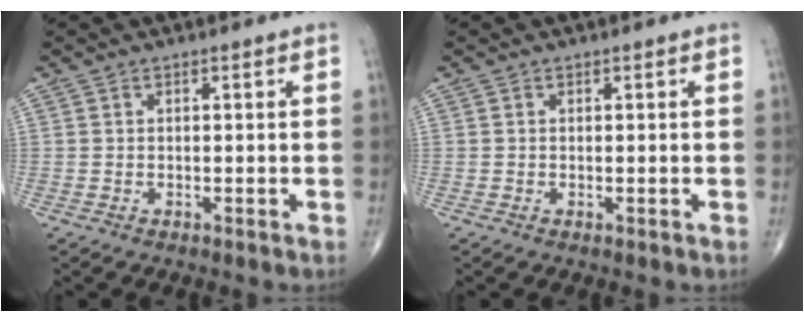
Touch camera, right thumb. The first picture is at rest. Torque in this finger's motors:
{"motor_torque": [0.46, -0.22, -0.07, -0.16, -0.03]}